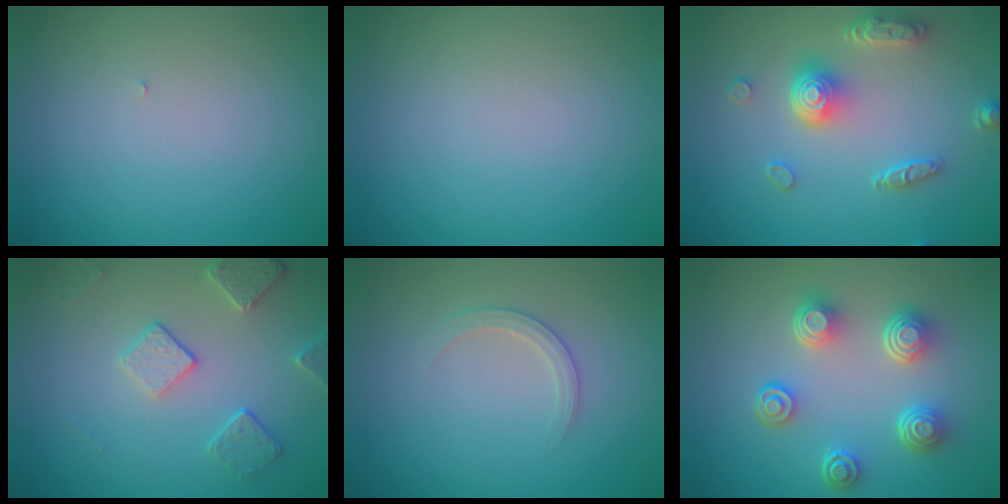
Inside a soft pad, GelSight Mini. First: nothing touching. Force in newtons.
{"total": 0.0}
{"total": 4.9, "press": 3.7, "slide": 3.1}
{"total": 2.8, "press": 2.7, "slide": 0.6}
{"total": 1.6, "press": 1.6, "slide": 0.1}
{"total": 5.0, "press": 3.6, "slide": 3.5}